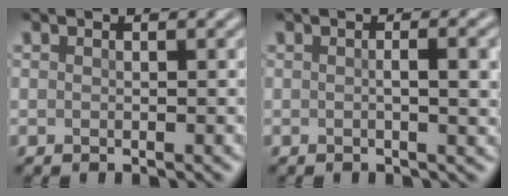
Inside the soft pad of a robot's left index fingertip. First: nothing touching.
{"total": 3.5, "force": [0.1, 1.0, 3.4], "torque": [-0.043, 0.004, 0.000]}